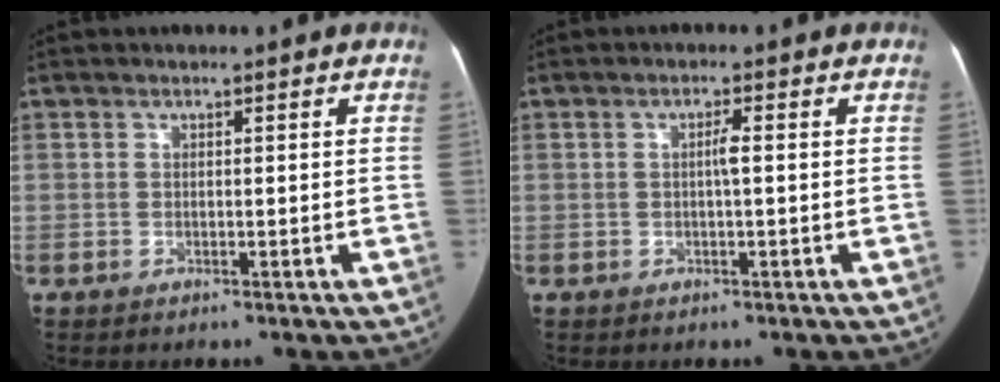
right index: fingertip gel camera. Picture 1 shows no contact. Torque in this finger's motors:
{"motor_torque": [0.13, 0.10, 0.02, 0.01]}